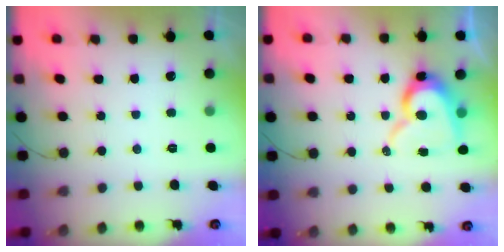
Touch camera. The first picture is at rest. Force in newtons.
{"total": 12.4, "press": 12.4, "slide": 1.4}